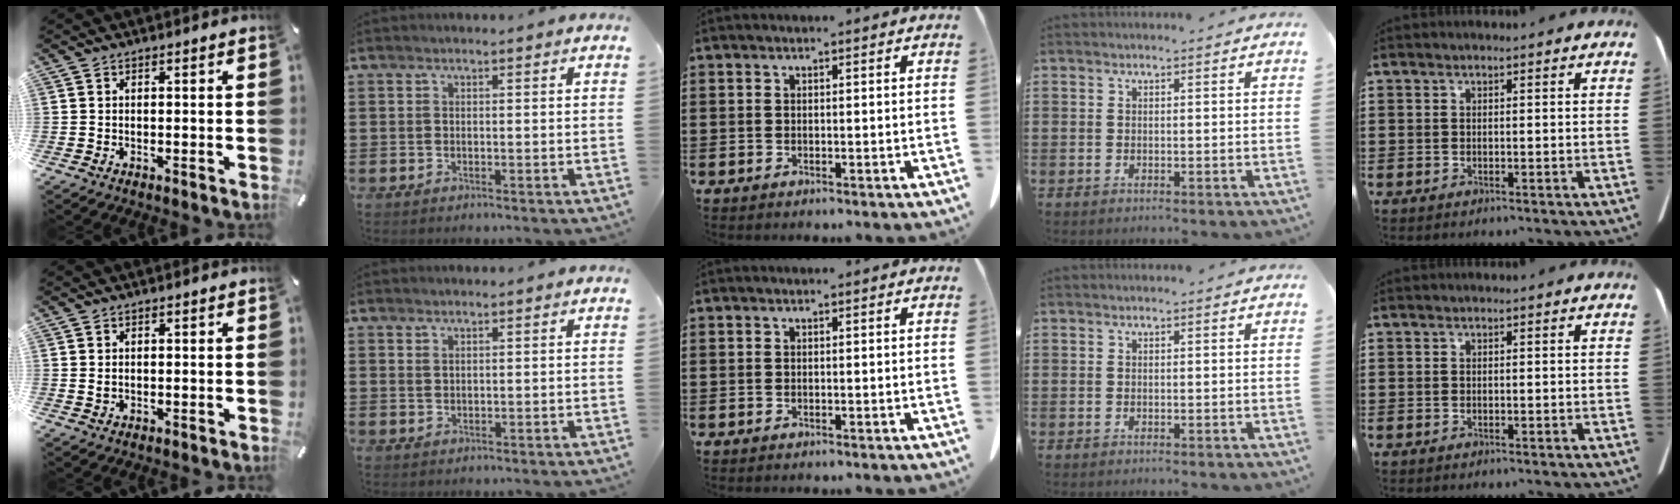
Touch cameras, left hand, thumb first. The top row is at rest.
{"thumb": {"total": 1.0, "force": [0.2, 0.7, 0.7], "torque": [-0.006, 0.001, 0.001]}, "index": {"total": 1.0, "force": [0.8, 0.3, 0.4], "torque": [-0.009, 0.002, 0.016]}}